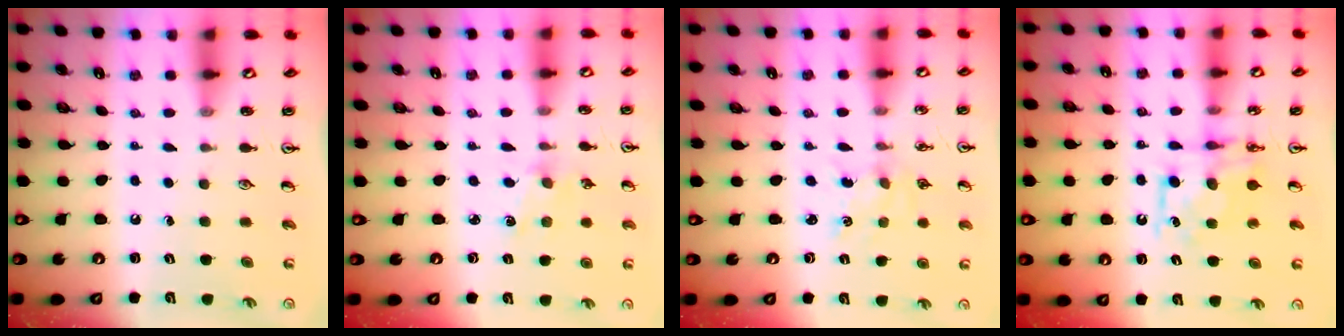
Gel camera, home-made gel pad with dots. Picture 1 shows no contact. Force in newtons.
{"total": 2.1, "press": 2.0, "slide": 0.3}
{"total": 1.6, "press": 1.6, "slide": 0.3}
{"total": 7.7, "press": 7.7, "slide": 0.4}